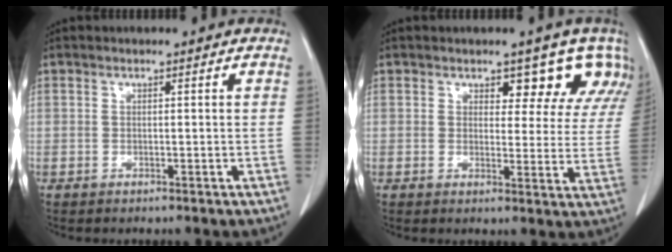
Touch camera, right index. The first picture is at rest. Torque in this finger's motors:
{"motor_torque": [0.23, 0.24, 0.08, 0.01]}